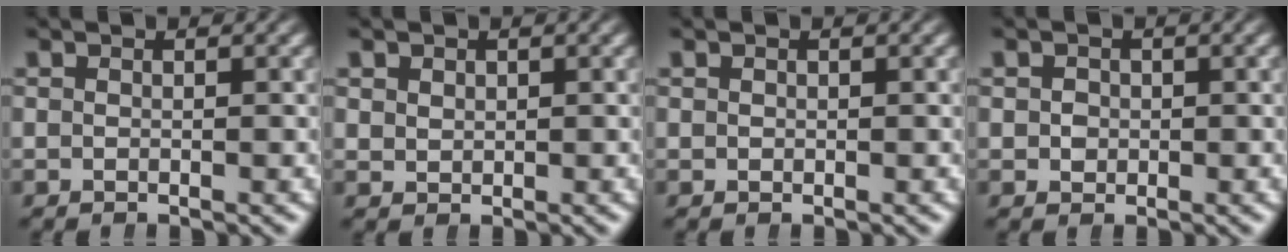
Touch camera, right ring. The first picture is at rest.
{"total": 1.2, "force": [1.0, 0.6, 0.1], "torque": [-0.006, -0.007, 0.030]}
{"total": 0.0}
{"total": 0.9, "force": [0.2, 0.9, 0.1], "torque": [-0.005, -0.006, 0.006]}